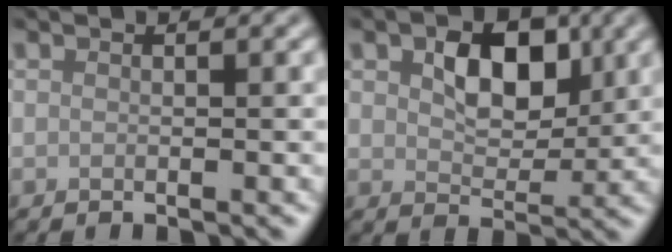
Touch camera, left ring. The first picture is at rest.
{"total": 5.2, "force": [1.5, 3.4, 3.7], "torque": [-0.061, -0.001, 0.019]}